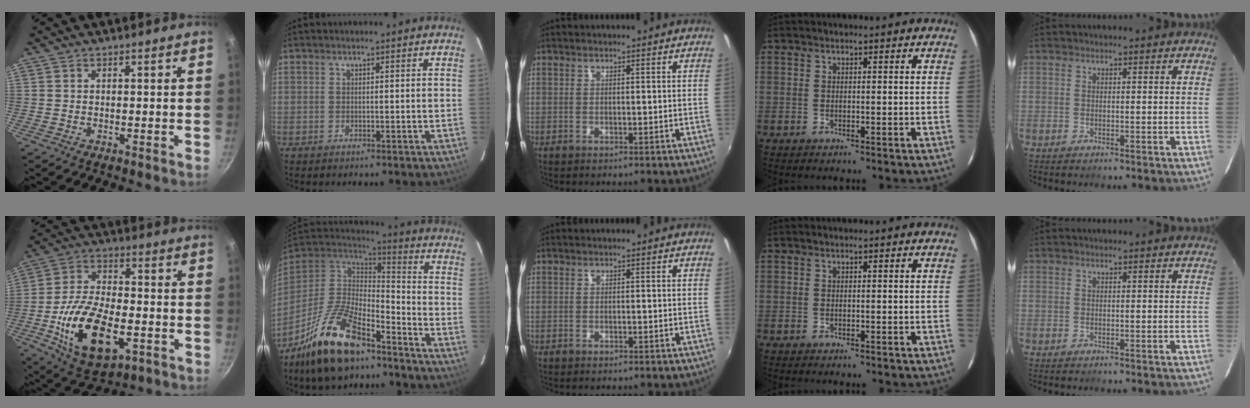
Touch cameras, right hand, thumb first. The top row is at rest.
{"thumb": {"total": 18.9, "force": [-5.3, 9.9, 15.2], "torque": [-0.270, 0.018, -0.088]}, "index": {"total": 20.8, "force": [-14.2, 8.0, 12.8], "torque": [-0.264, -0.011, -0.255]}}